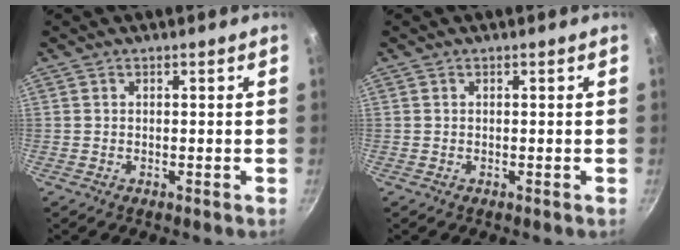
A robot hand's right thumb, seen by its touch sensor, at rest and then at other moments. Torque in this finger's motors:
{"motor_torque": [-0.20, 0.04, 0.15, 0.15, 0.03]}